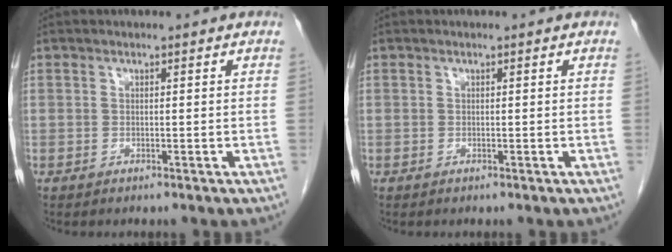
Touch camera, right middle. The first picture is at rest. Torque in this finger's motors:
{"motor_torque": [0.09, 0.12, 0.00, -0.01]}